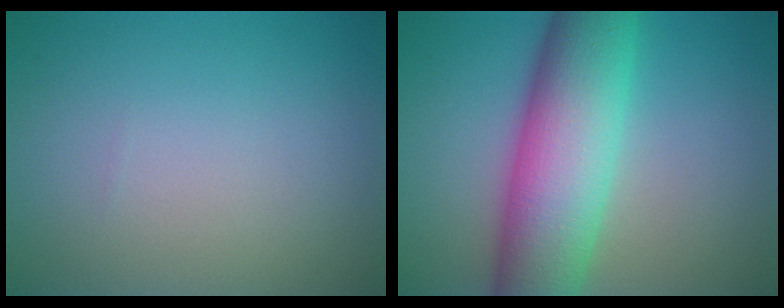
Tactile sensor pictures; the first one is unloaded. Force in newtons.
{"total": 11.0, "press": 11.0, "slide": 0.1}